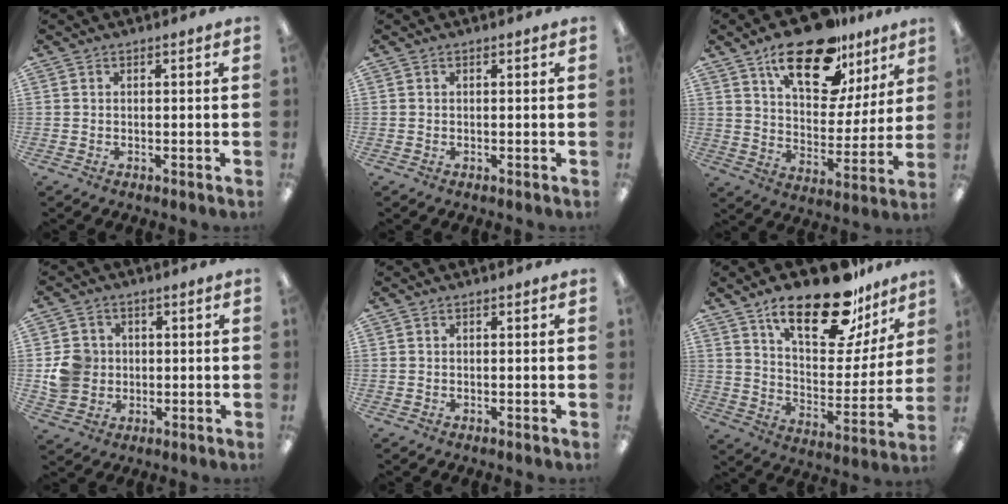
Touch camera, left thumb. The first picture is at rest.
{"total": 0.0}
{"total": 19.8, "force": [13.1, 8.9, 11.9], "torque": [-0.186, -0.066, 0.221]}
{"total": 7.3, "force": [0.5, 7.0, 2.2], "torque": [-0.039, 0.011, 0.011]}
{"total": 0.0}
{"total": 23.1, "force": [15.7, 9.3, 14.2], "torque": [-0.222, -0.091, 0.264]}